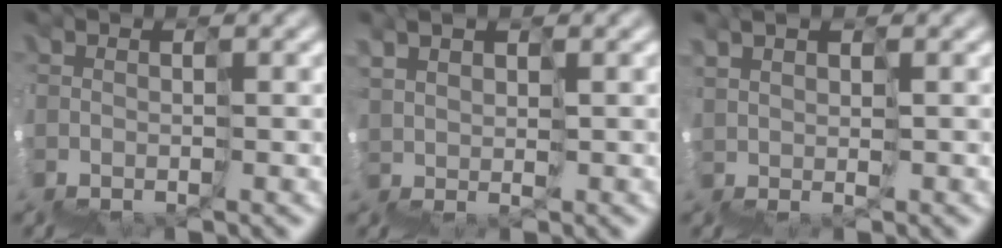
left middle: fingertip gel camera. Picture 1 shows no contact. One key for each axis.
{"total": 2.8, "fx": 2.3, "fy": -1.1, "fz": -1.2, "tx": 0.026, "ty": 0.022, "tz": 0.044}
{"total": 2.6, "fx": 2.0, "fy": -1.3, "fz": -1.1, "tx": 0.027, "ty": 0.017, "tz": 0.039}